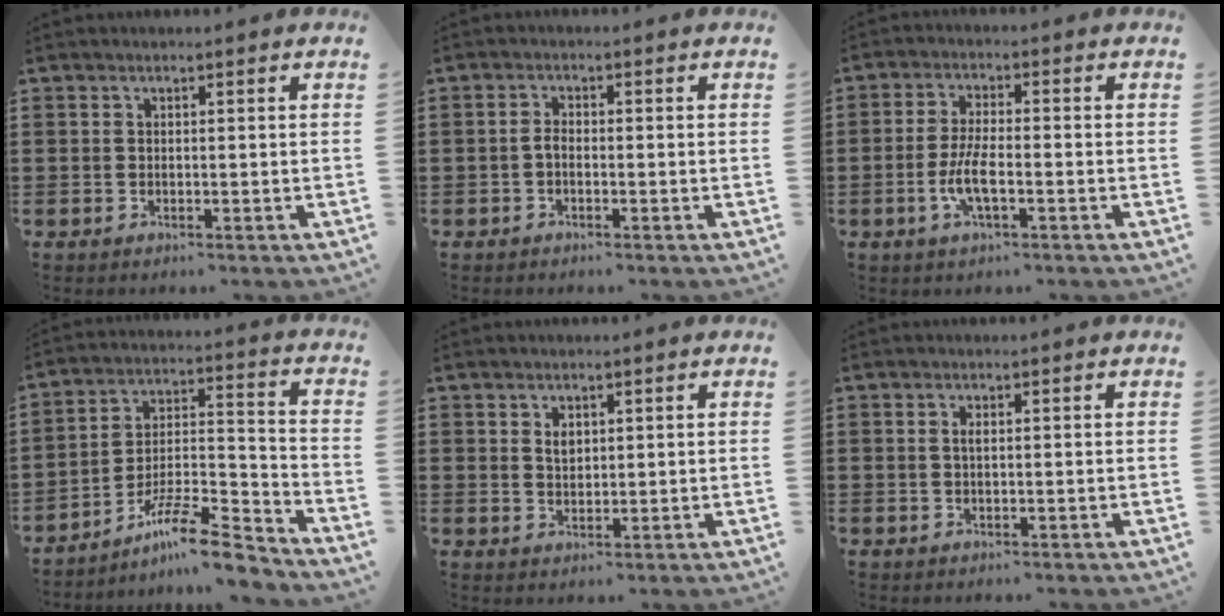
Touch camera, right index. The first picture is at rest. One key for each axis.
{"total": 1.5, "fx": -0.7, "fy": 0.6, "fz": 1.2, "tx": -0.033, "ty": -0.002, "tz": -0.016}
{"total": 5.1, "fx": -1.7, "fy": 1.3, "fz": 4.6, "tx": -0.105, "ty": -0.007, "tz": -0.039}
{"total": 10.7, "fx": -8.9, "fy": 1.4, "fz": 5.8, "tx": -0.092, "ty": 0.018, "tz": -0.171}
{"total": 1.9, "fx": 0.9, "fy": 1.2, "fz": 1.2, "tx": -0.027, "ty": 0.004, "tz": 0.016}
{"total": 0.8, "fx": 0.1, "fy": 0.2, "fz": 0.8, "tx": -0.016, "ty": 0.000, "tz": 0.002}